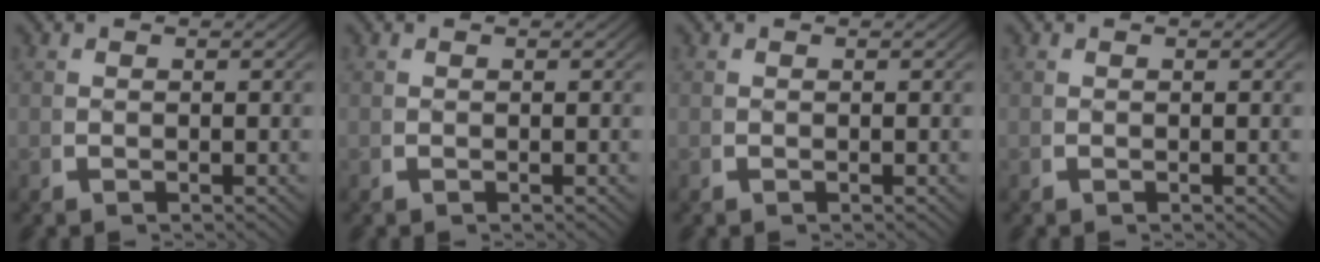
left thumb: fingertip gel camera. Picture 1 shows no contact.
{"total": 0.0}
{"total": 0.0}
{"total": 0.0}